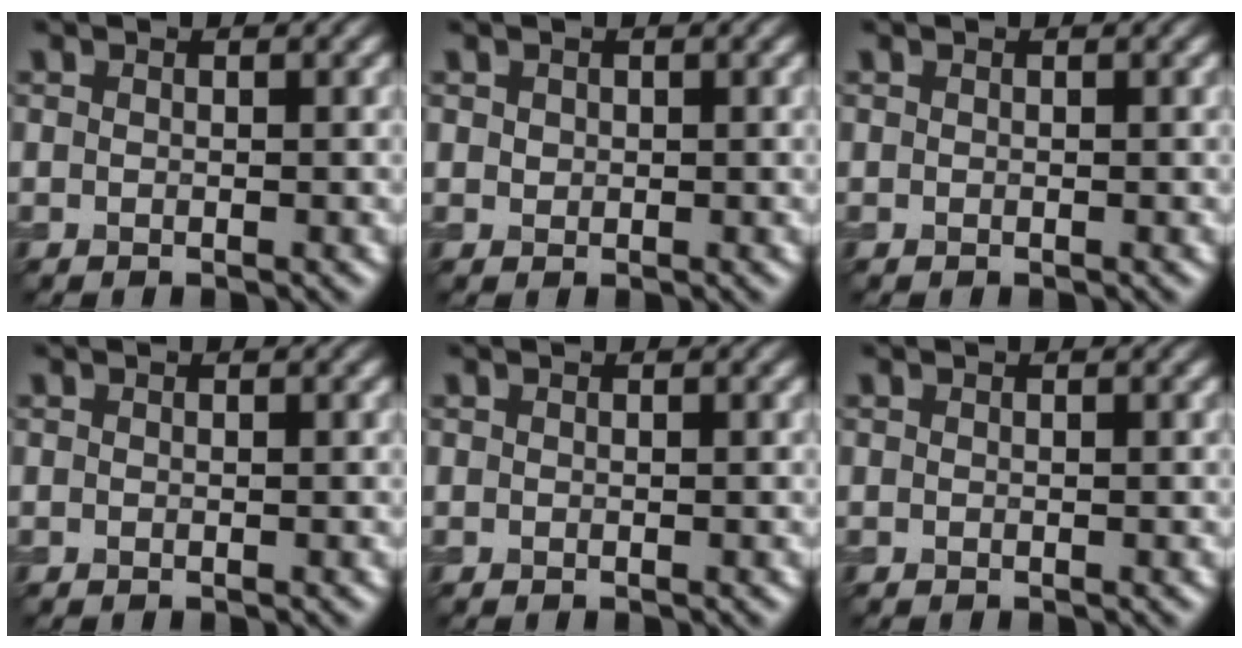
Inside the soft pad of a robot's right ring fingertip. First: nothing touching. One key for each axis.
{"total": 0.6, "fx": 0.3, "fy": 0.5, "fz": 0.2, "tx": -0.001, "ty": -0.002, "tz": 0.007}
{"total": 0.0}
{"total": 0.0}
{"total": 0.0}
{"total": 0.0}